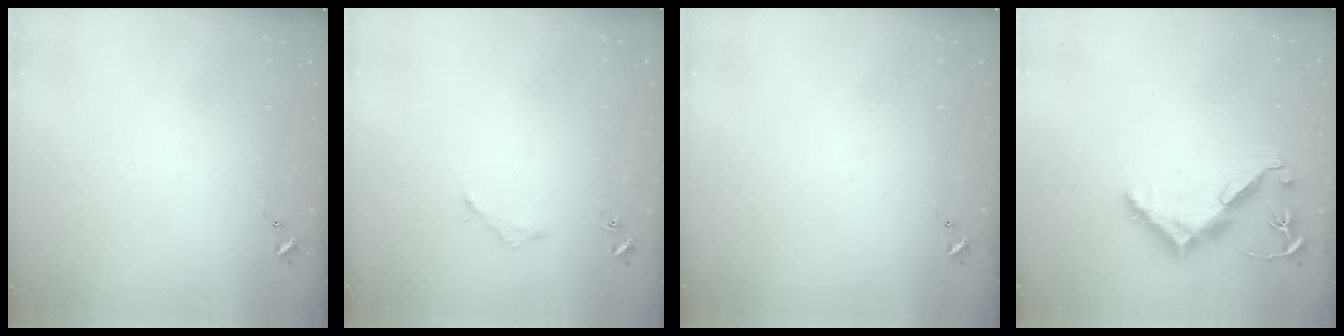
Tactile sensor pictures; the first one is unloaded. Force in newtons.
{"total": 1.6, "press": 1.6, "slide": 0.2}
{"total": 0.0}
{"total": 11.7, "press": 11.7, "slide": 1.0}